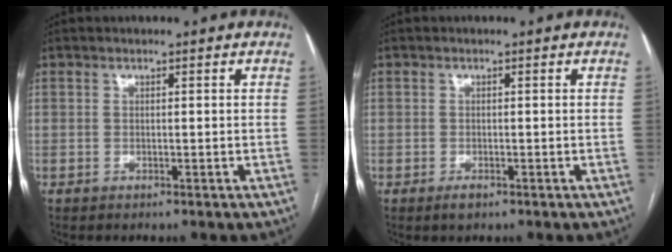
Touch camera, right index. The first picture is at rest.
{"total": 1.4, "force": [-0.9, 0.8, 0.8], "torque": [-0.012, 0.000, -0.011]}